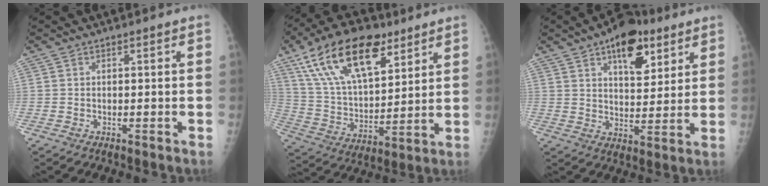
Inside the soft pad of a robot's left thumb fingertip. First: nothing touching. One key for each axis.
{"total": 21.9, "fx": 12.4, "fy": 10.6, "fz": 14.7, "tx": -0.240, "ty": -0.032, "tz": 0.227}
{"total": 12.5, "fx": 6.9, "fy": 6.3, "fz": 8.3, "tx": -0.087, "ty": -0.028, "tz": 0.102}